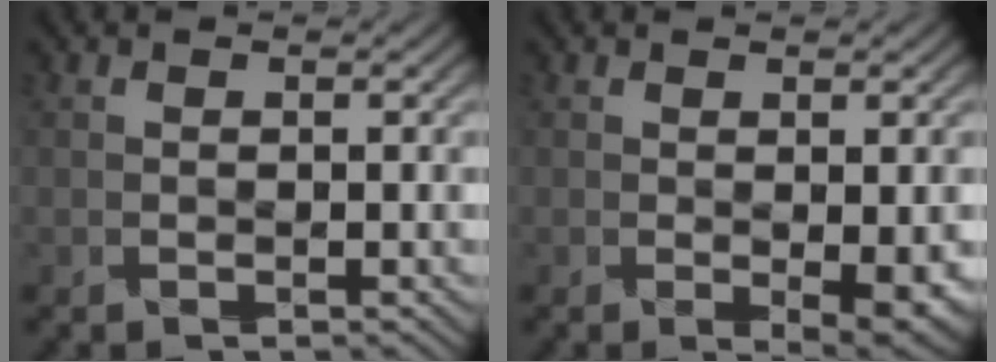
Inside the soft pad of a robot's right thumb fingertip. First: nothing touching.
{"total": 3.1, "force": [-0.3, 1.0, 3.0], "torque": [-0.048, -0.011, 0.002]}